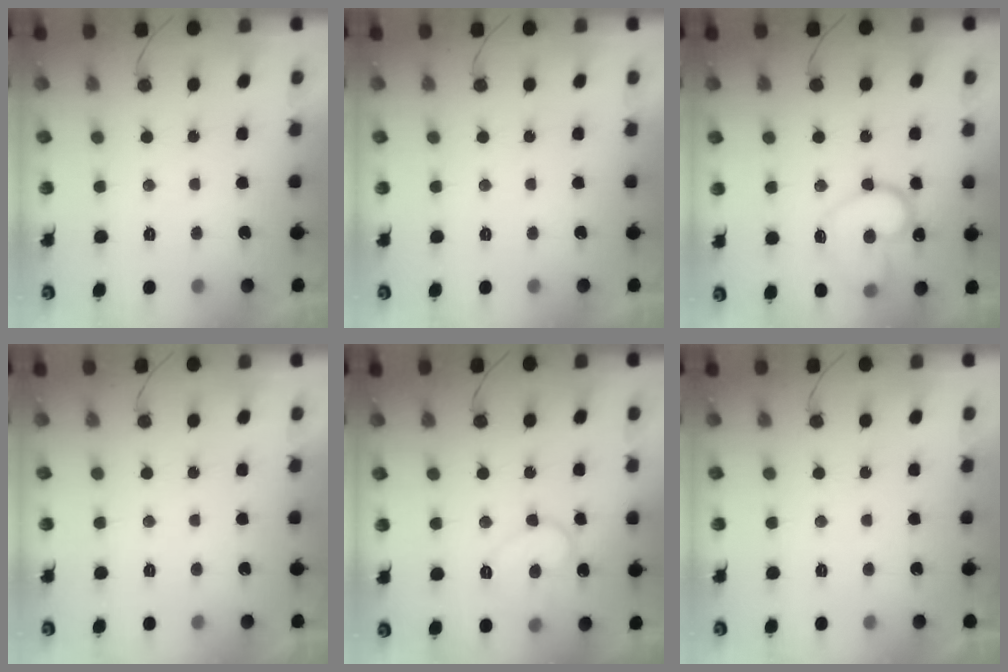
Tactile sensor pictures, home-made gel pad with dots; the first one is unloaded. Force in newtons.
{"total": 0.0}
{"total": 15.5, "press": 15.4, "slide": 1.3}
{"total": 1.7, "press": 1.7, "slide": 0.1}
{"total": 10.2, "press": 10.1, "slide": 0.8}
{"total": 1.9, "press": 1.9, "slide": 0.1}